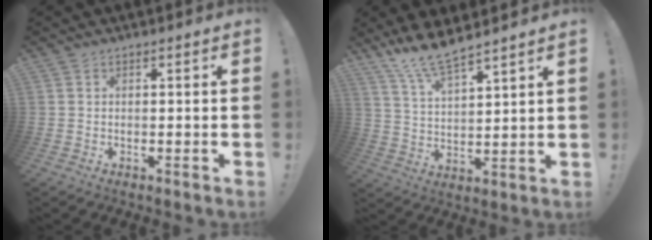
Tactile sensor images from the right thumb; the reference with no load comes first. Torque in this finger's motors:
{"motor_torque": [0.82, -0.78, 0.28, -0.17, -0.02]}